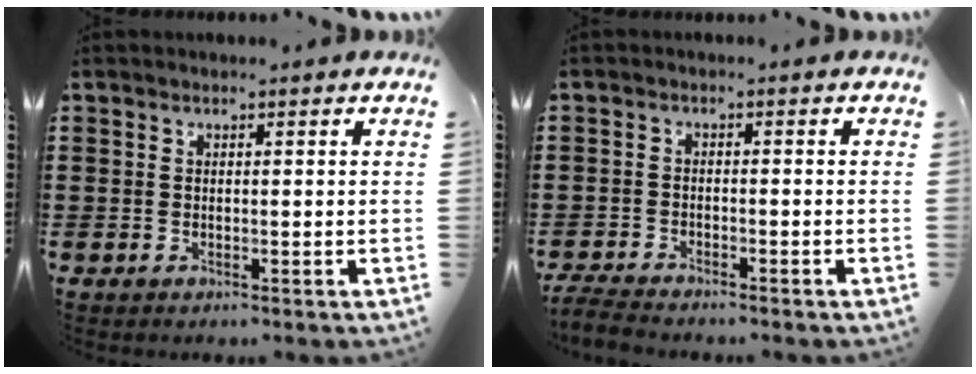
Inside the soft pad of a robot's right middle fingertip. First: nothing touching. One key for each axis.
{"total": 2.9, "fx": -2.8, "fy": 0.1, "fz": 0.7, "tx": -0.025, "ty": -0.004, "tz": -0.063}